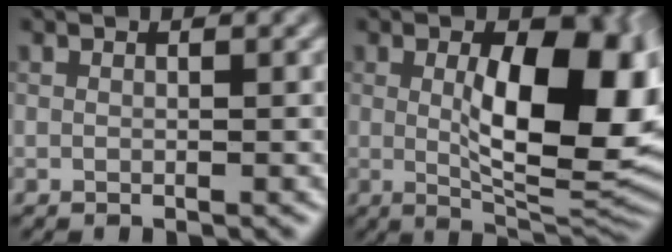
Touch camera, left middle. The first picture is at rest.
{"total": 12.5, "force": [1.0, 5.6, 11.1], "torque": [-0.151, -0.011, 0.025]}